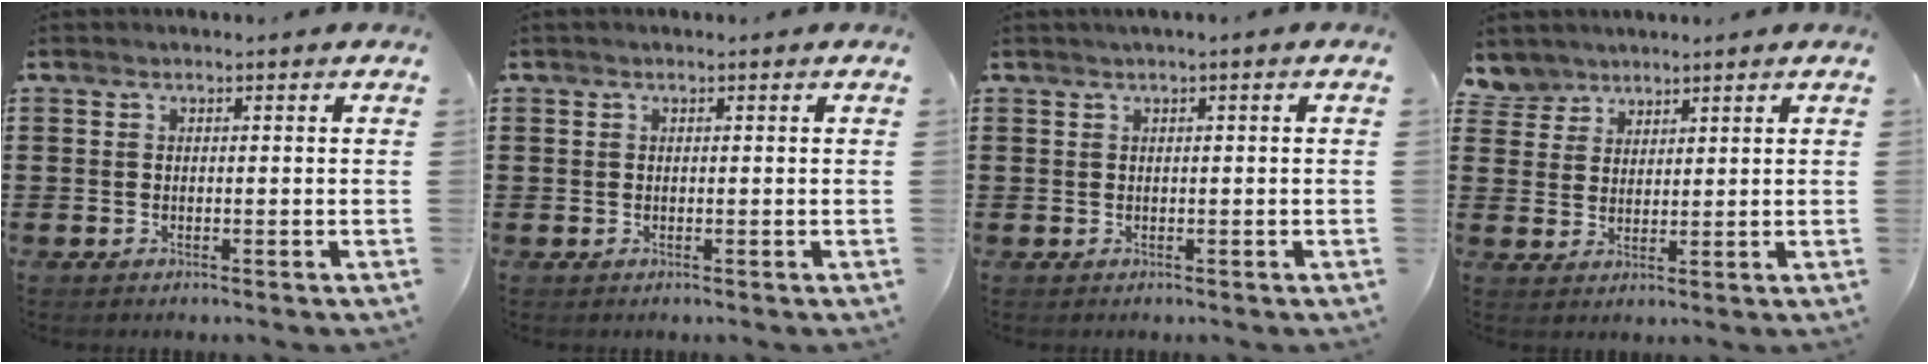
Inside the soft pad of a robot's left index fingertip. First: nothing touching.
{"total": 0.0}
{"total": 0.8, "force": [0.1, -0.1, 0.8], "torque": [-0.012, -0.004, 0.003]}
{"total": 4.0, "force": [3.1, 2.4, -0.1], "torque": [-0.019, -0.002, 0.060]}